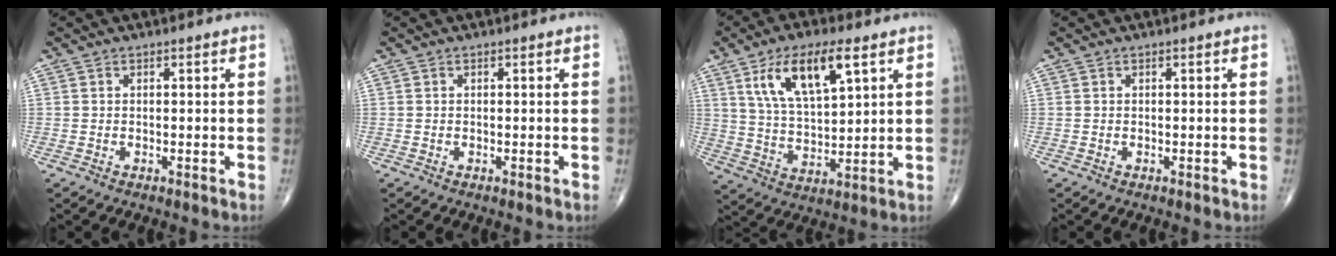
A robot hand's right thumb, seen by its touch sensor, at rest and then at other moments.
{"total": 0.0}
{"total": 13.7, "force": [6.4, 5.4, 10.9], "torque": [-0.184, -0.019, 0.123]}
{"total": 0.0}